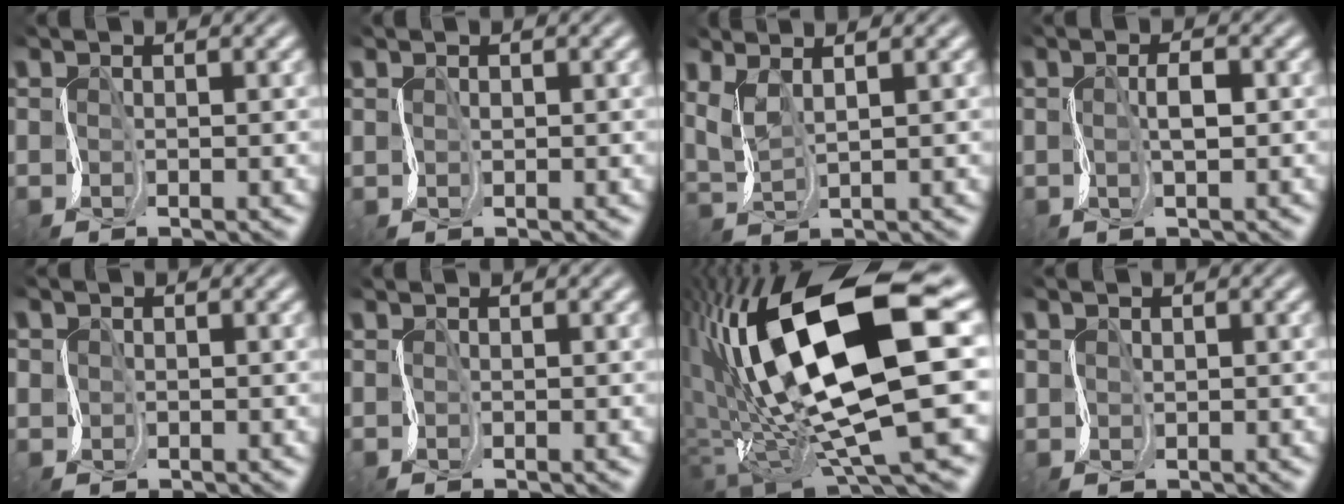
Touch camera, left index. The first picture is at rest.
{"total": 0.8, "force": [0.3, -0.4, -0.6], "torque": [0.003, 0.004, 0.013]}
{"total": 2.7, "force": [2.5, 0.3, 0.9], "torque": [-0.044, 0.022, 0.033]}
{"total": 0.7, "force": [0.4, -0.5, 0.0], "torque": [-0.020, 0.009, 0.010]}
{"total": 1.3, "force": [-0.4, -0.1, -1.2], "torque": [0.004, 0.006, -0.001]}
{"total": 0.0}
{"total": 15.1, "force": [3.7, 5.6, 13.5], "torque": [-0.270, -0.001, 0.079]}
{"total": 1.1, "force": [-0.1, -0.2, -1.0], "torque": [0.001, 0.007, 0.004]}